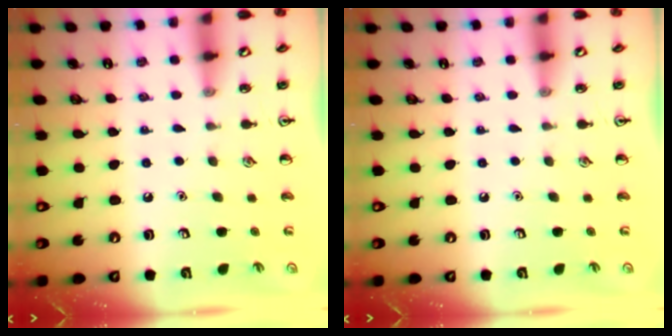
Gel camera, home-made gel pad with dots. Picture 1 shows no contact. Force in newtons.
{"total": 0.0}